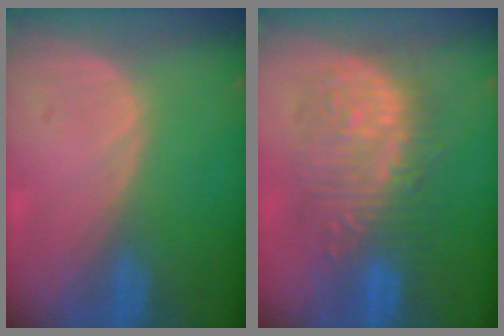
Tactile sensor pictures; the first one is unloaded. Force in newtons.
{"total": 9.9, "press": 9.9, "slide": 0.5}